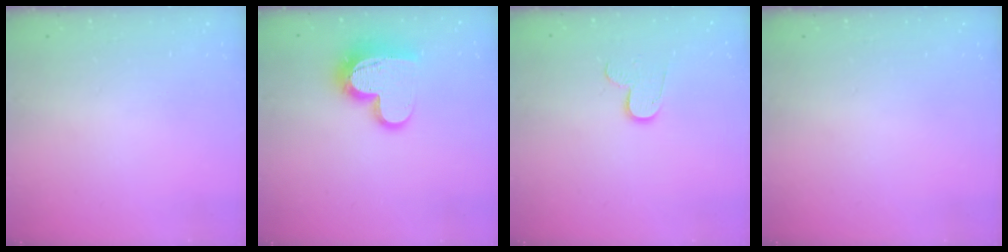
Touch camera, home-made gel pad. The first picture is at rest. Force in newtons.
{"total": 14.7, "press": 14.6, "slide": 1.1}
{"total": 7.6, "press": 7.6, "slide": 0.5}
{"total": 0.0}